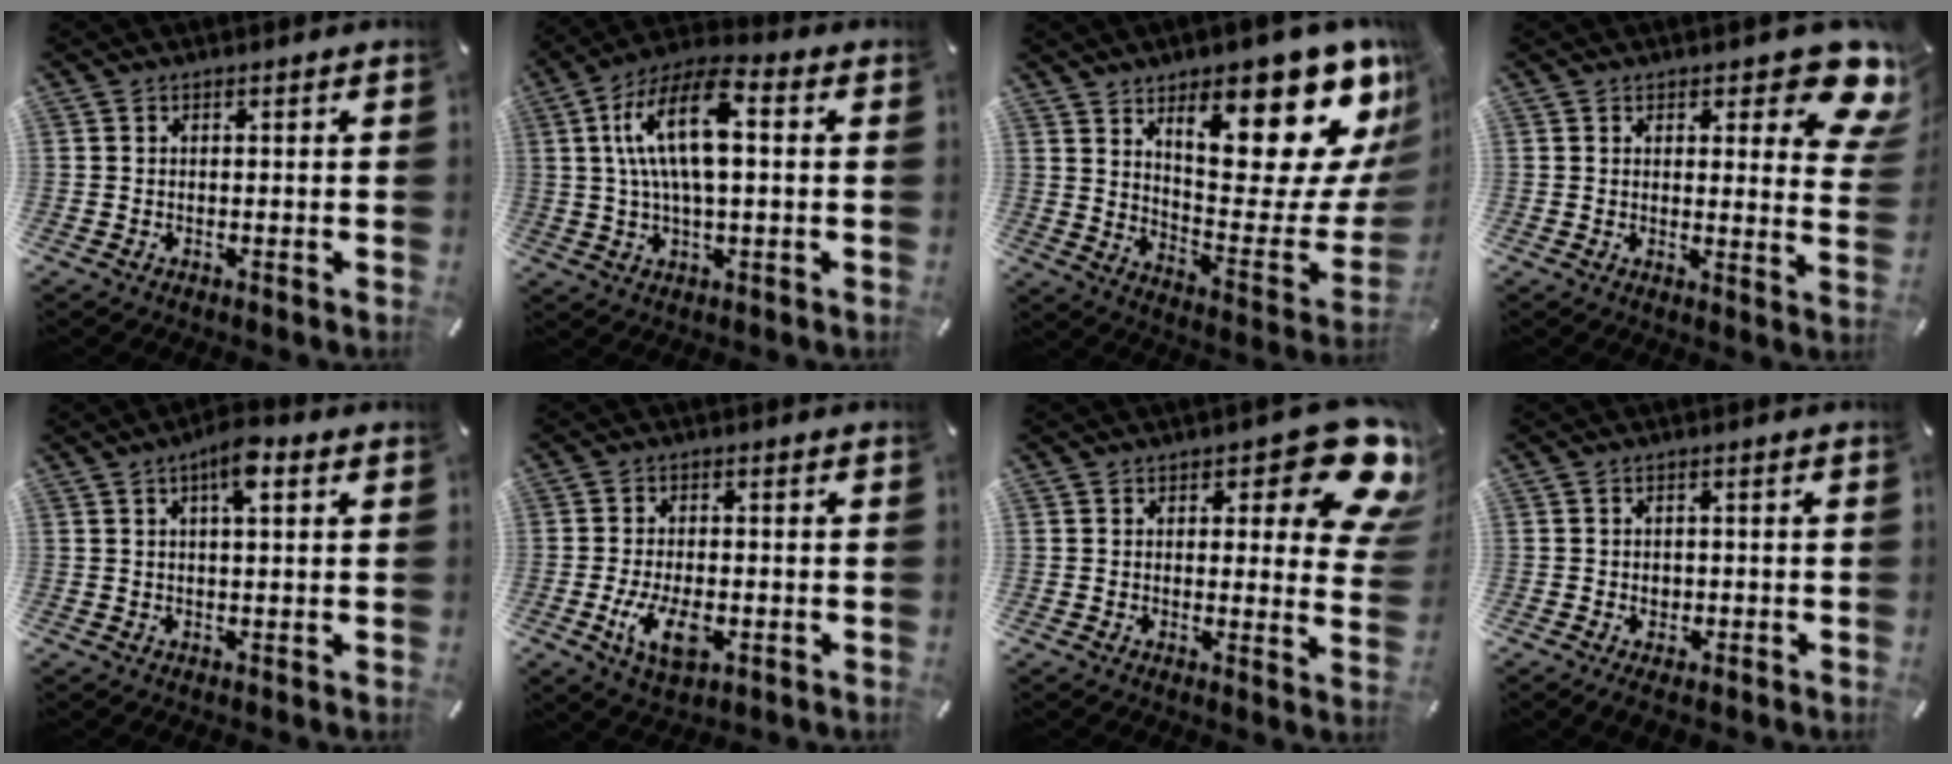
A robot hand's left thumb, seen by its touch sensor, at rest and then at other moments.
{"total": 15.0, "force": [2.7, 6.6, 13.1], "torque": [-0.278, 0.001, 0.046]}
{"total": 22.4, "force": [14.2, 8.2, 15.3], "torque": [-0.173, -0.118, 0.228]}
{"total": 11.5, "force": [7.2, 4.6, 7.7], "torque": [-0.079, -0.052, 0.121]}
{"total": 5.7, "force": [2.5, 1.7, 4.8], "torque": [-0.084, 0.002, 0.037]}
{"total": 8.5, "force": [-2.5, 4.4, 6.8], "torque": [-0.147, -0.006, -0.047]}
{"total": 14.9, "force": [7.3, 5.9, 11.5], "torque": [-0.142, -0.049, 0.123]}
{"total": 2.3, "force": [-0.7, 1.9, 1.2], "torque": [-0.023, 0.006, -0.015]}